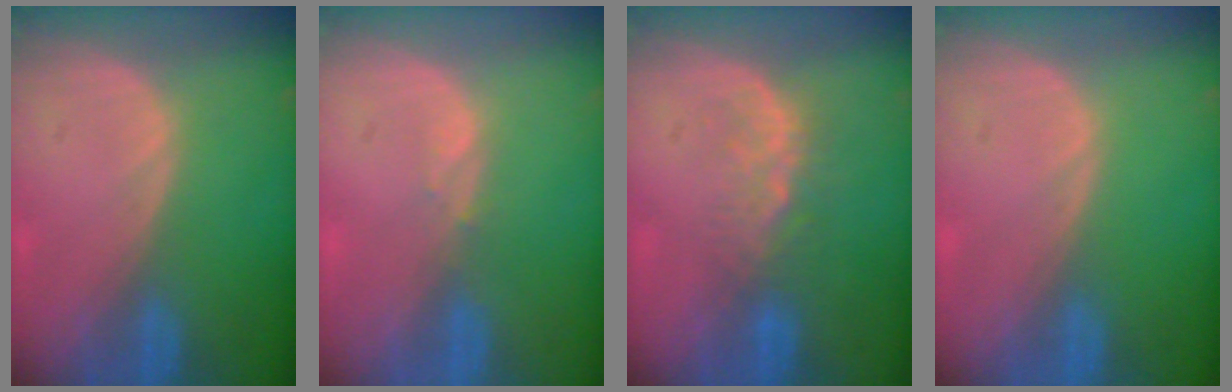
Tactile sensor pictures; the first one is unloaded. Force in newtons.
{"total": 0.7, "press": 0.7, "slide": 0.2}
{"total": 4.4, "press": 4.0, "slide": 1.9}
{"total": 0.0}